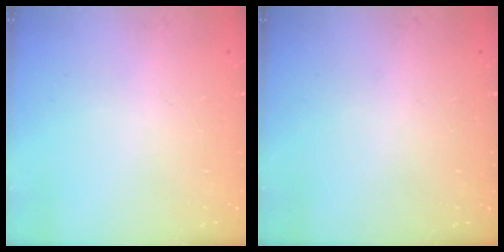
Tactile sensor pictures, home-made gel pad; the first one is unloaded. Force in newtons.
{"total": 0.0}